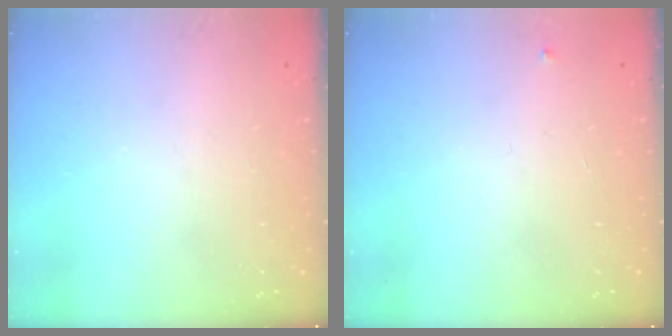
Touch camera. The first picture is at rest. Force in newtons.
{"total": 3.0, "press": 2.9, "slide": 0.4}